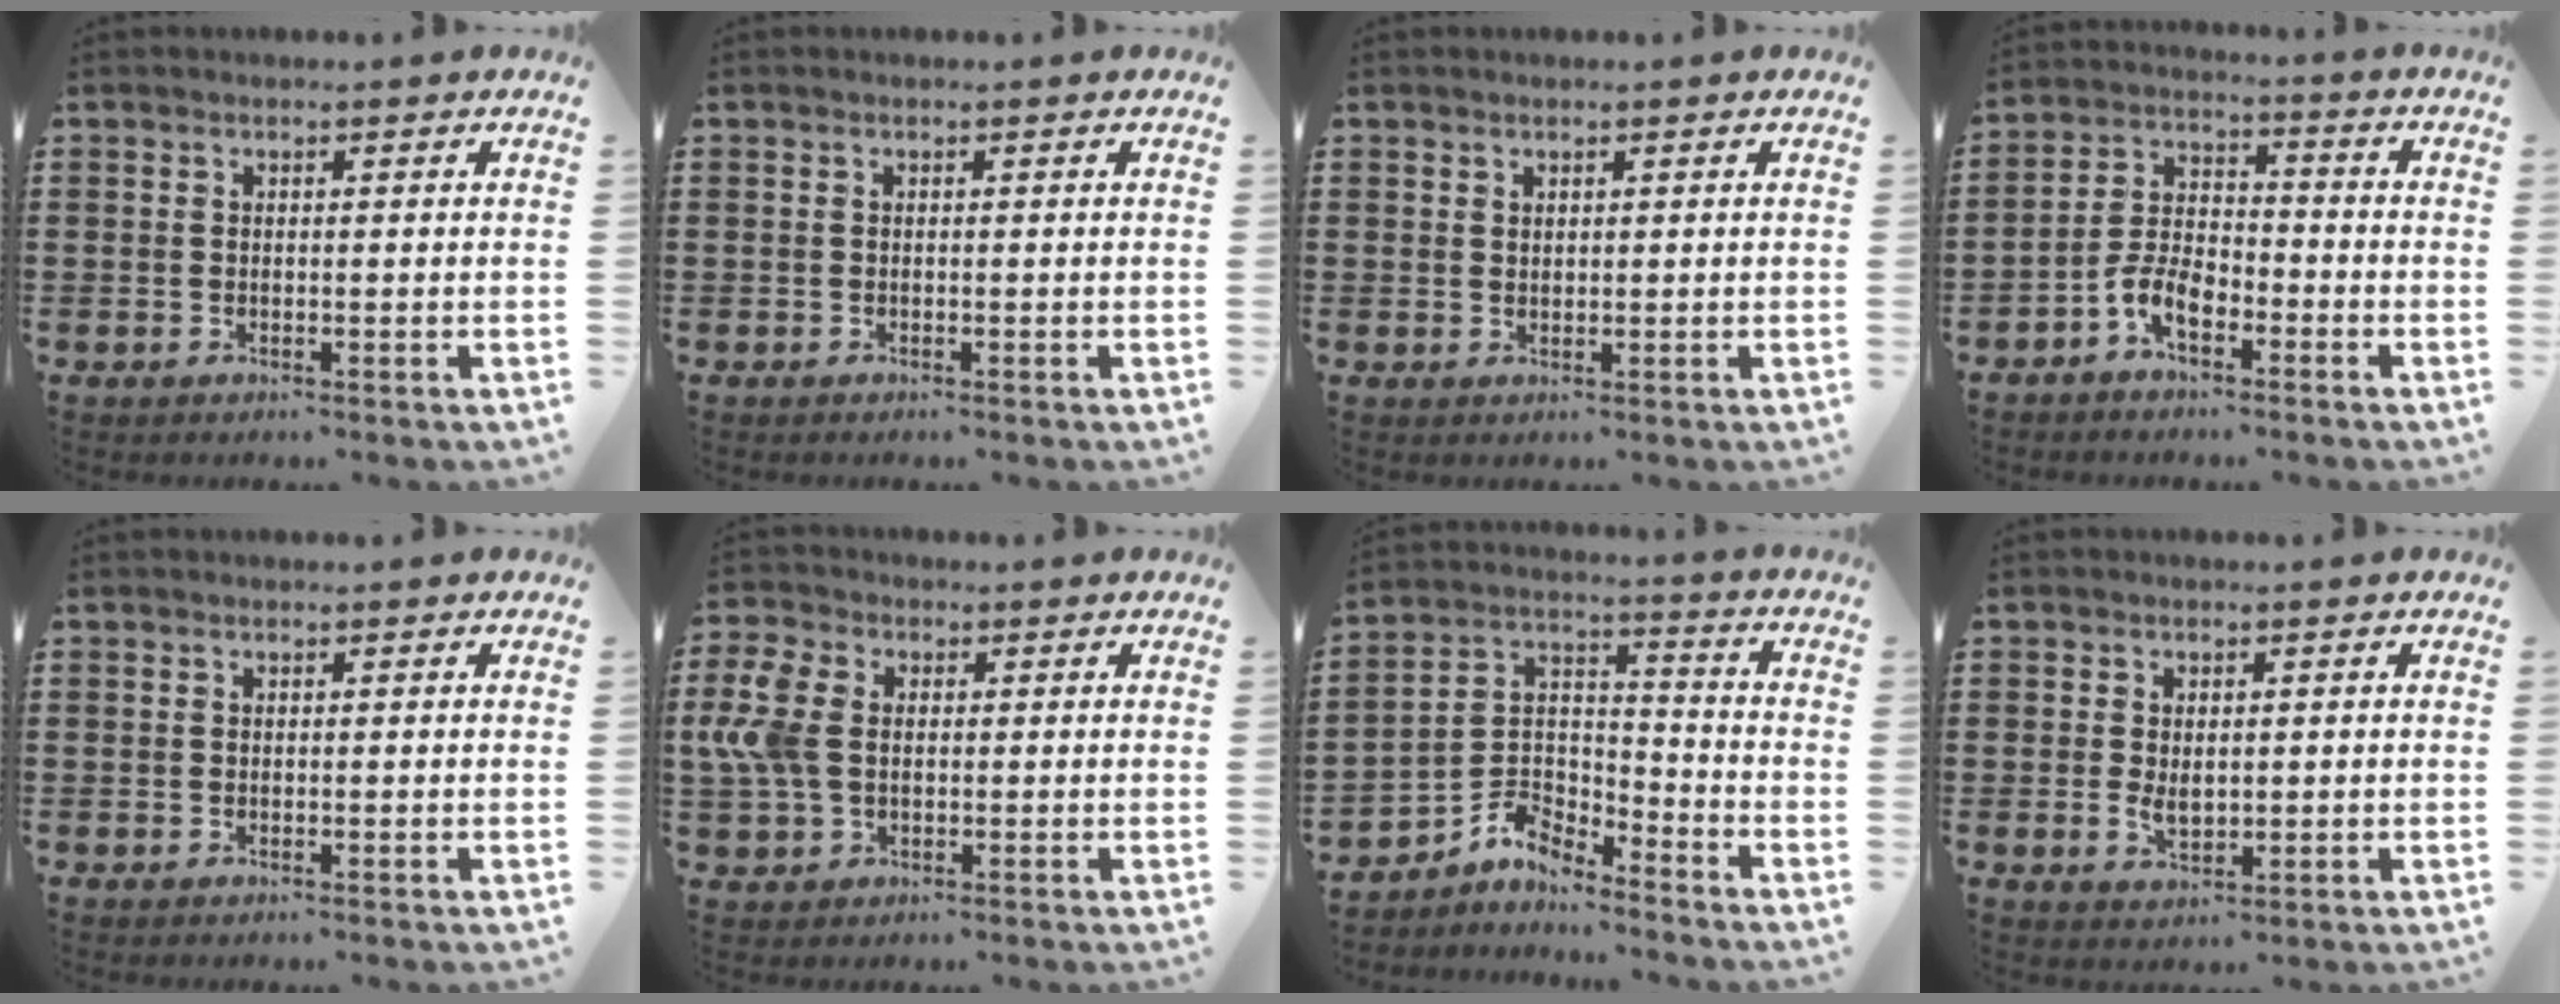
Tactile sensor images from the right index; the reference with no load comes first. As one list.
[{"total": 0.0}, {"total": 1.0, "force": [0.8, 0.6, 0.2], "torque": [-0.005, 0.002, 0.016]}, {"total": 5.9, "force": [-3.5, 2.8, 3.8], "torque": [-0.102, 0.001, -0.075]}, {"total": 0.0}, {"total": 6.6, "force": [0.5, 4.6, 4.7], "torque": [-0.140, 0.002, -0.002]}, {"total": 5.4, "force": [-4.4, 2.6, 1.7], "torque": [-0.047, 0.002, -0.092]}, {"total": 2.6, "force": [0.0, 1.5, 2.2], "torque": [-0.036, 0.001, -0.002]}]